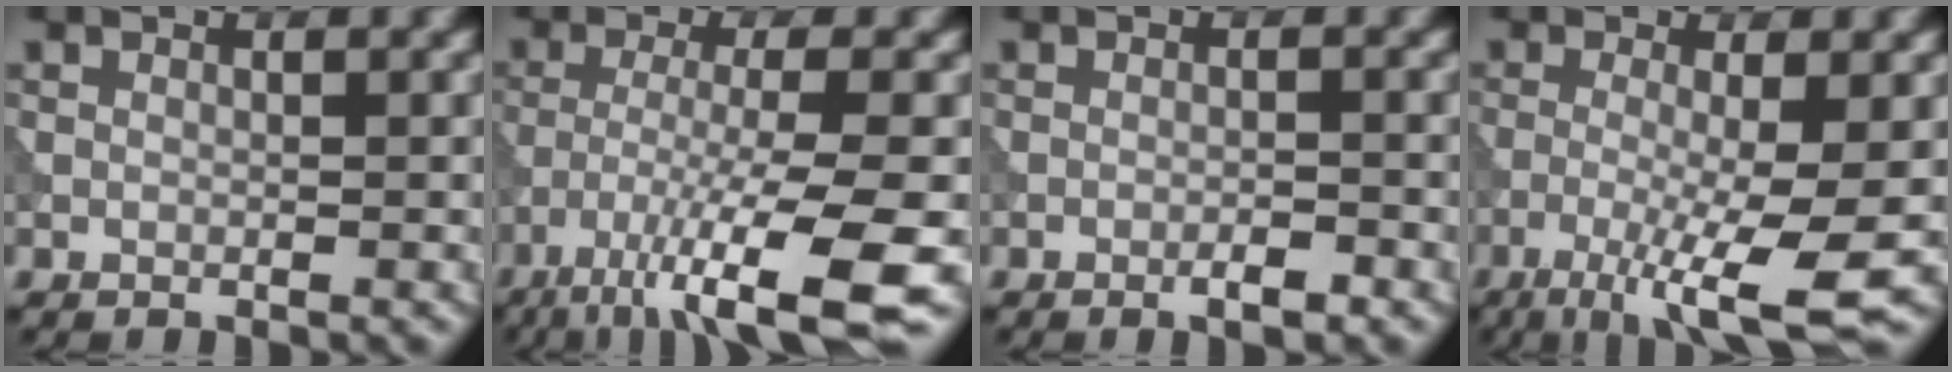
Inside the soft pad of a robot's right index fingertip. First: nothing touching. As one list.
[{"total": 10.2, "force": [-5.6, 1.8, 8.3], "torque": [-0.135, -0.010, -0.097]}, {"total": 1.6, "force": [-1.0, 0.3, 1.3], "torque": [-0.017, 0.002, -0.016]}, {"total": 7.8, "force": [-2.8, 1.3, 7.2], "torque": [-0.116, -0.008, -0.051]}]